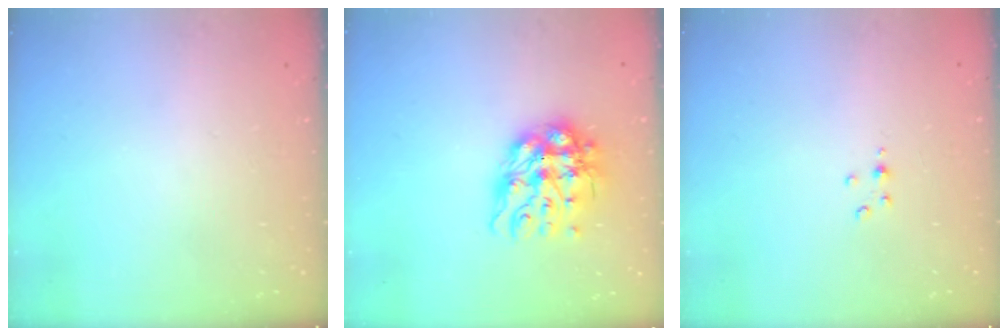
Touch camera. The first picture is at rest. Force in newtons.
{"total": 12.3, "press": 12.2, "slide": 1.0}
{"total": 2.8, "press": 2.8, "slide": 0.3}